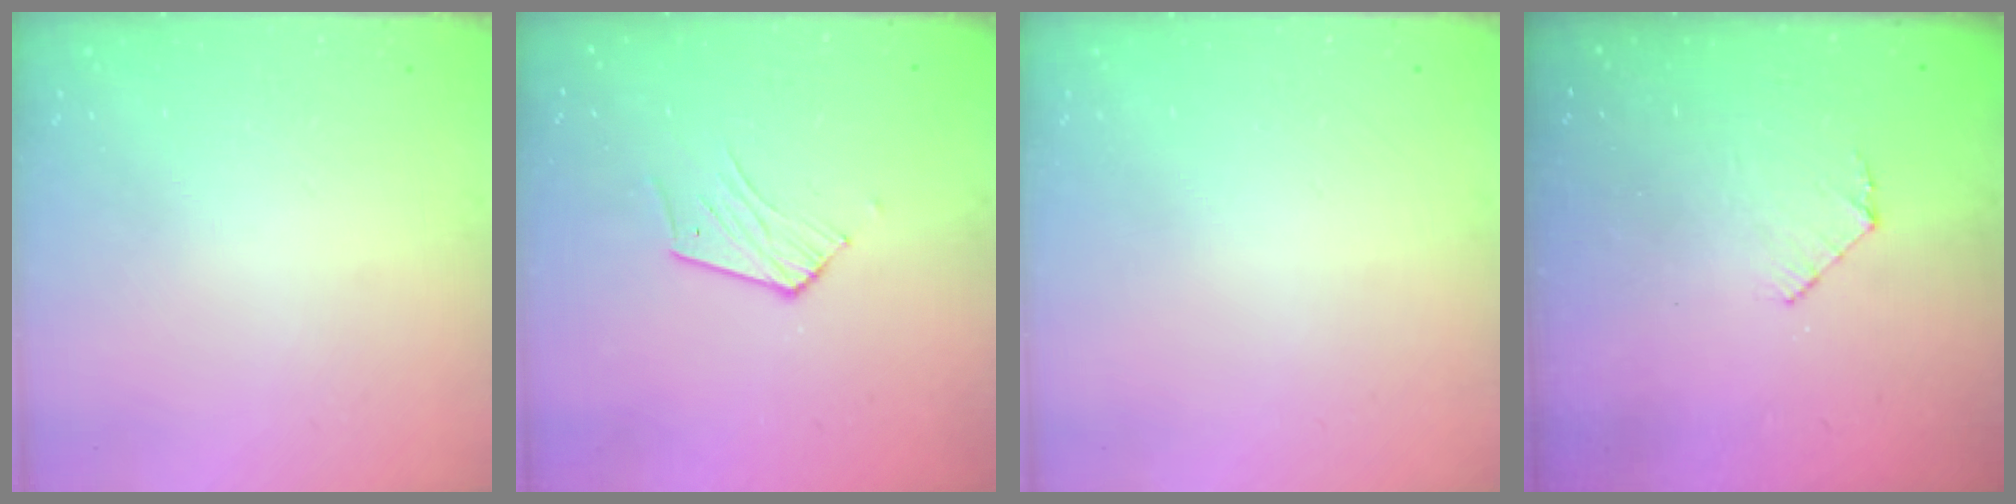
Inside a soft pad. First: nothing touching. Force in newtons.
{"total": 4.7, "press": 4.7, "slide": 0.4}
{"total": 0.0}
{"total": 4.9, "press": 4.9, "slide": 0.4}